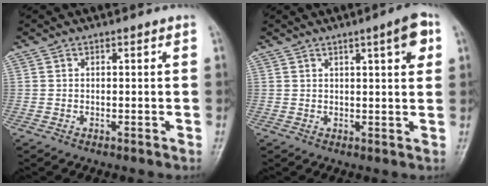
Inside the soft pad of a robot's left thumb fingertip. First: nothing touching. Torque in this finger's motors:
{"motor_torque": [0.08, 0.20, 0.25, 0.18, 0.10]}